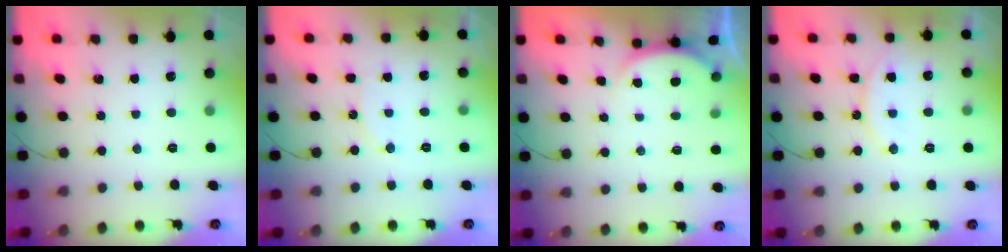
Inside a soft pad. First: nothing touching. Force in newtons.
{"total": 6.5, "press": 6.5, "slide": 0.4}
{"total": 2.2, "press": 2.2, "slide": 0.6}
{"total": 10.7, "press": 10.6, "slide": 0.9}